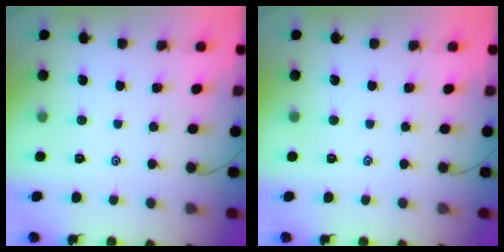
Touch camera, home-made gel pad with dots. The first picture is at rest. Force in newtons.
{"total": 0.0}